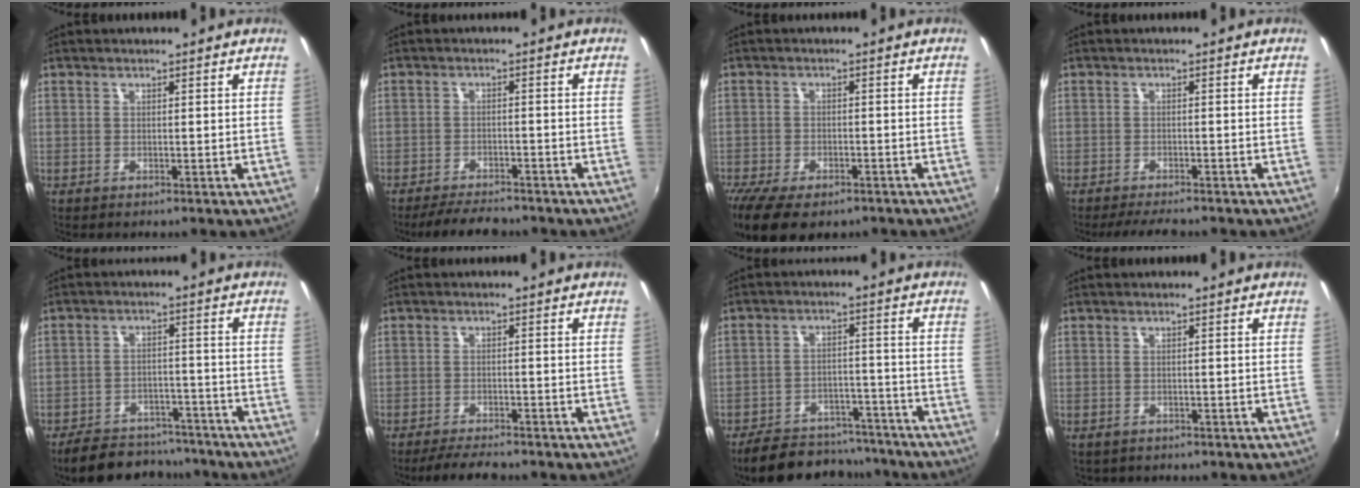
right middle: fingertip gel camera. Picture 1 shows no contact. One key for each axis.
{"total": 7.5, "fx": -6.7, "fy": 1.8, "fz": 3.0, "tx": -0.079, "ty": -0.012, "tz": -0.104}
{"total": 11.6, "fx": -8.3, "fy": 4.7, "fz": 6.5, "tx": -0.152, "ty": -0.039, "tz": -0.135}
{"total": 5.6, "fx": -4.9, "fy": 0.9, "fz": 2.5, "tx": -0.059, "ty": -0.014, "tz": -0.077}
{"total": 13.6, "fx": -11.7, "fy": 5.3, "fz": 4.6, "tx": -0.109, "ty": 0.016, "tz": -0.155}
{"total": 5.9, "fx": -5.2, "fy": 0.9, "fz": 2.6, "tx": -0.068, "ty": -0.014, "tz": -0.086}
{"total": 16.0, "fx": -13.9, "fy": 5.9, "fz": 5.5, "tx": -0.122, "ty": 0.021, "tz": -0.181}
{"total": 0.7, "fx": -0.4, "fy": 0.6, "fz": 0.0, "tx": -0.003, "ty": 0.000, "tz": -0.002}